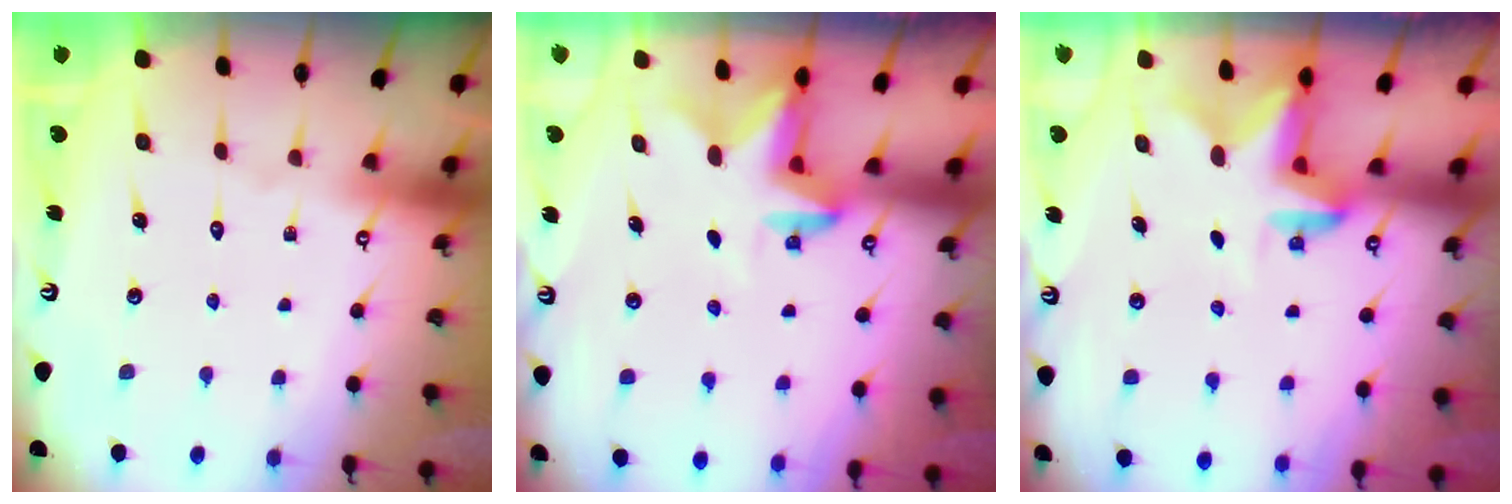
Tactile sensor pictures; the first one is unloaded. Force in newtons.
{"total": 2.6, "press": 2.6, "slide": 0.6}
{"total": 2.4, "press": 2.3, "slide": 0.4}